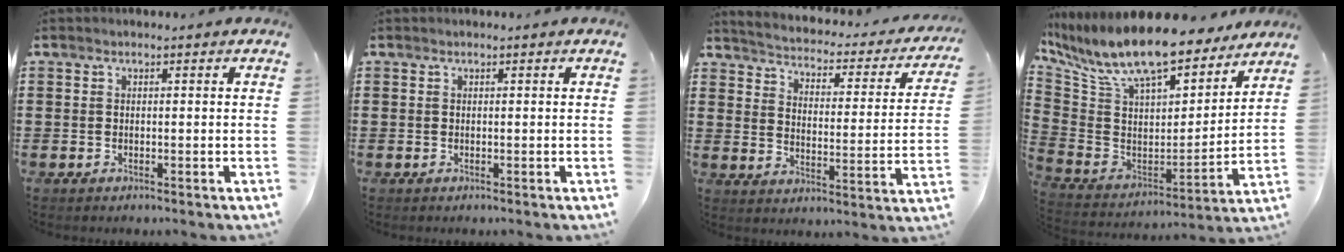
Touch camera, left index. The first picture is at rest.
{"total": 0.0}
{"total": 2.0, "force": [1.9, 0.2, 0.4], "torque": [-0.028, -0.027, 0.020]}
{"total": 12.5, "force": [10.6, 2.6, 6.1], "torque": [-0.154, -0.074, 0.185]}